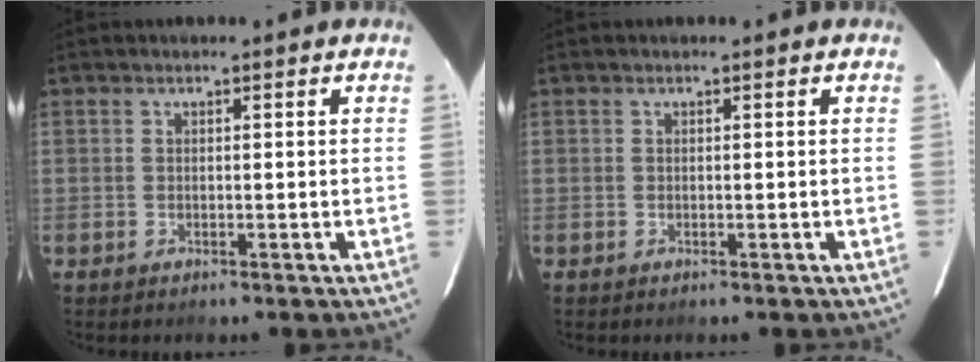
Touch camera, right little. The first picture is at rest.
{"total": 0.0}